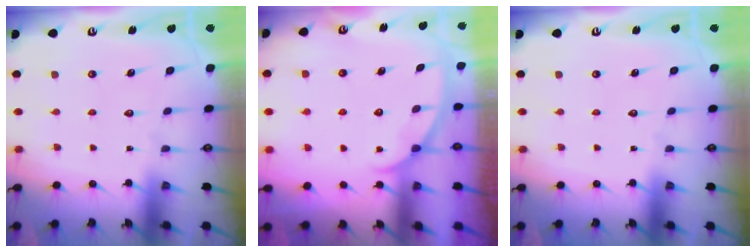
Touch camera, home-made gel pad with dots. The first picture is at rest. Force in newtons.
{"total": 1.5, "press": 1.4, "slide": 0.2}
{"total": 0.0}